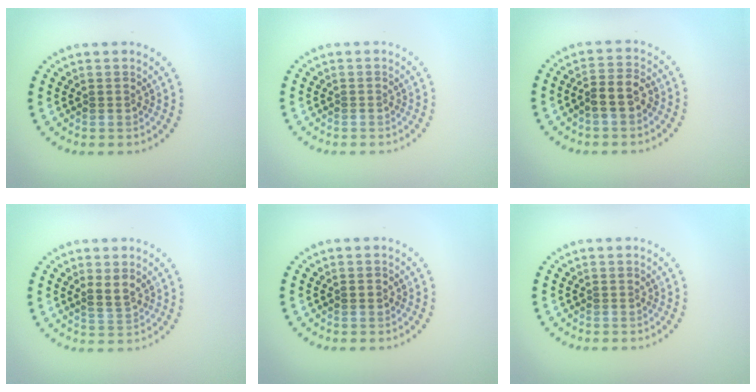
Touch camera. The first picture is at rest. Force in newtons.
{"total": 0.0}
{"total": 2.7, "press": 2.4, "slide": 1.1}
{"total": 1.7, "press": 1.6, "slide": 0.7}
{"total": 0.9, "press": 0.9, "slide": 0.1}
{"total": 0.0}